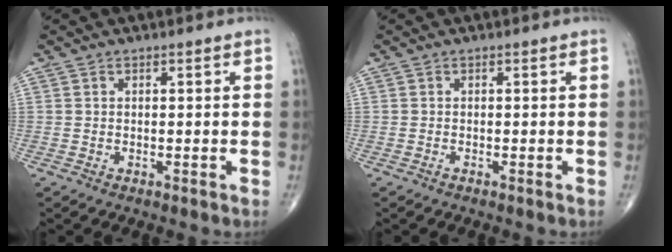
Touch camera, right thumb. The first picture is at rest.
{"total": 0.0}